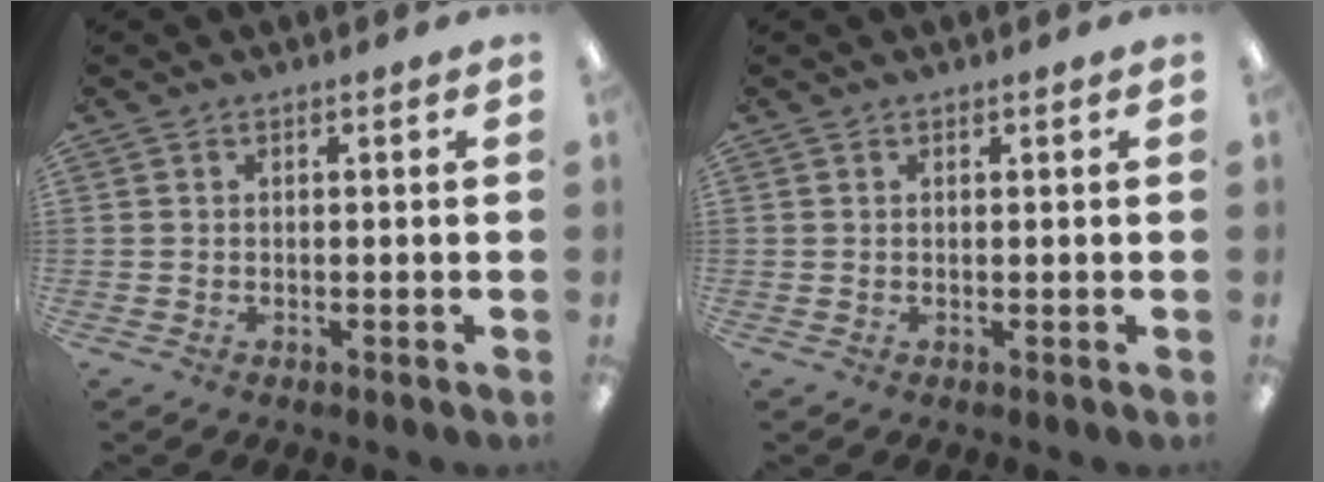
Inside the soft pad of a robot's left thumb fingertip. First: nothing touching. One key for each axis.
{"total": 0.0}